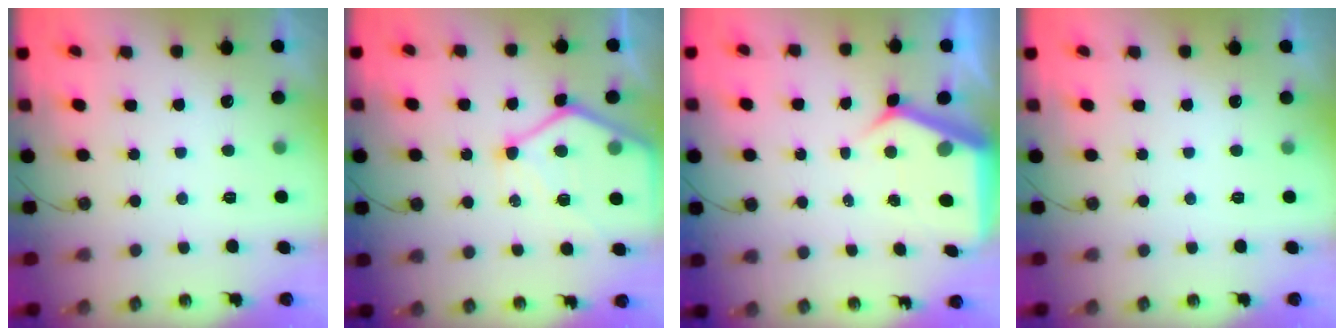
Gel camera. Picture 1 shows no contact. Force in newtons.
{"total": 14.1, "press": 14.0, "slide": 1.5}
{"total": 6.2, "press": 6.1, "slide": 0.8}
{"total": 0.0}